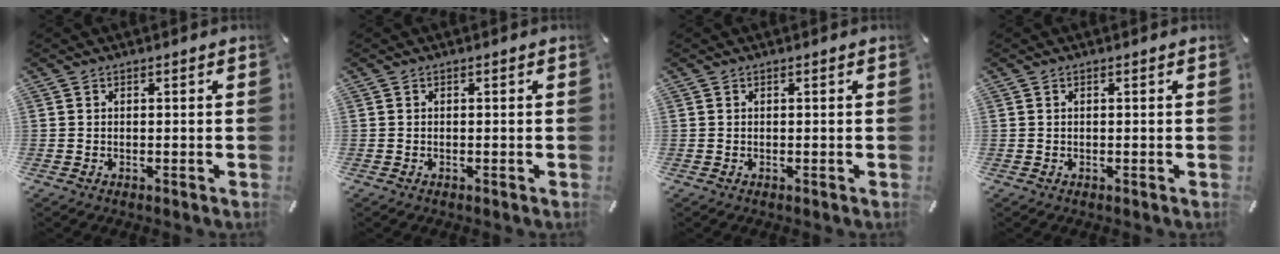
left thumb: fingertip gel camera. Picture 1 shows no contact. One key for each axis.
{"total": 0.0}
{"total": 0.0}
{"total": 0.0}